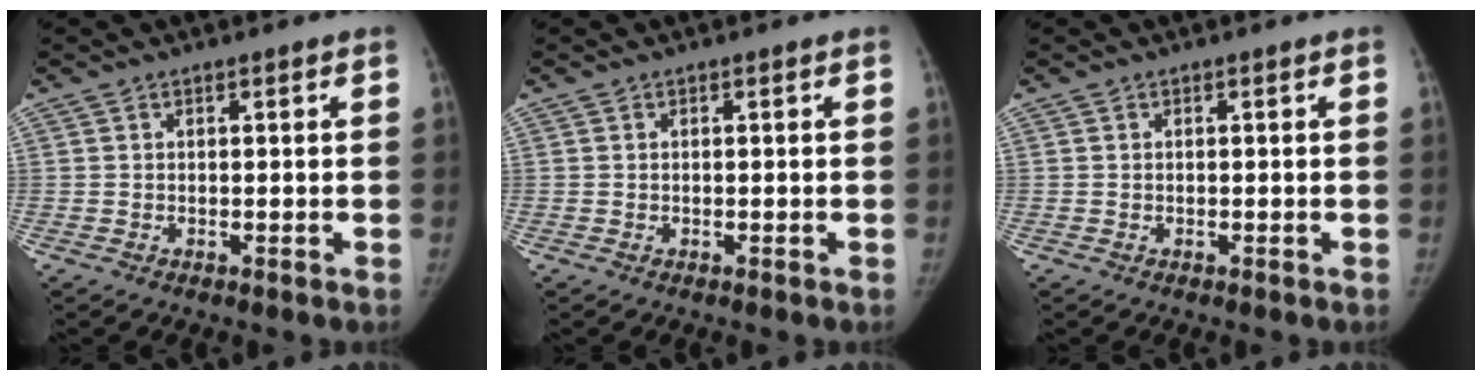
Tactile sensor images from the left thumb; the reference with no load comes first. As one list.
[{"total": 0.0}, {"total": 0.0}]